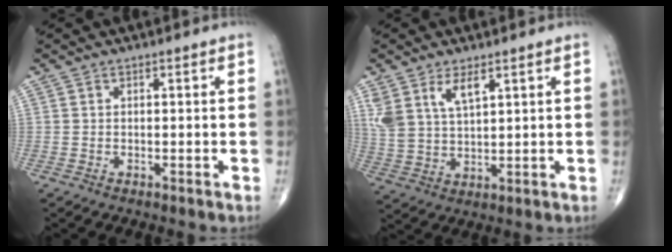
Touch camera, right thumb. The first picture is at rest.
{"total": 7.3, "force": [4.0, 3.2, 5.2], "torque": [-0.102, -0.014, 0.088]}